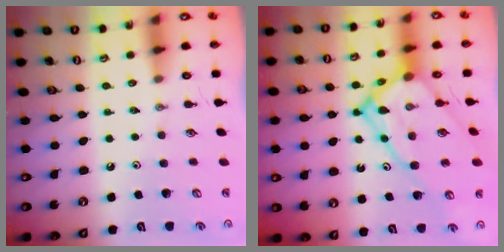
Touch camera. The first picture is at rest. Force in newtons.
{"total": 19.3, "press": 19.3, "slide": 1.8}